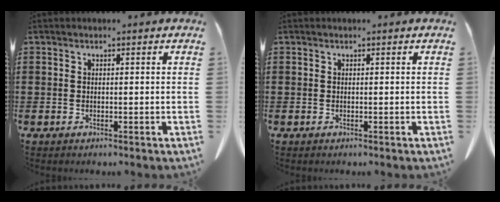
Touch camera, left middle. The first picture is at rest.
{"total": 0.0}